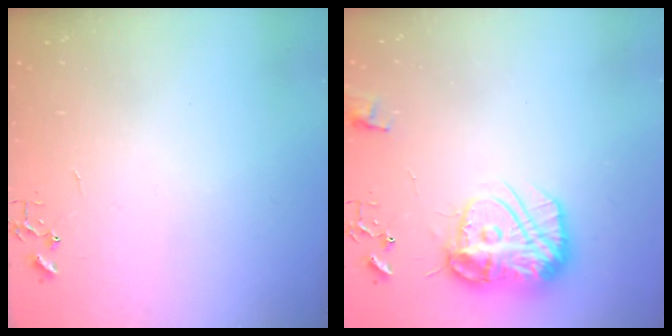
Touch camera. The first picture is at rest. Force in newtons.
{"total": 17.8, "press": 17.8, "slide": 1.7}